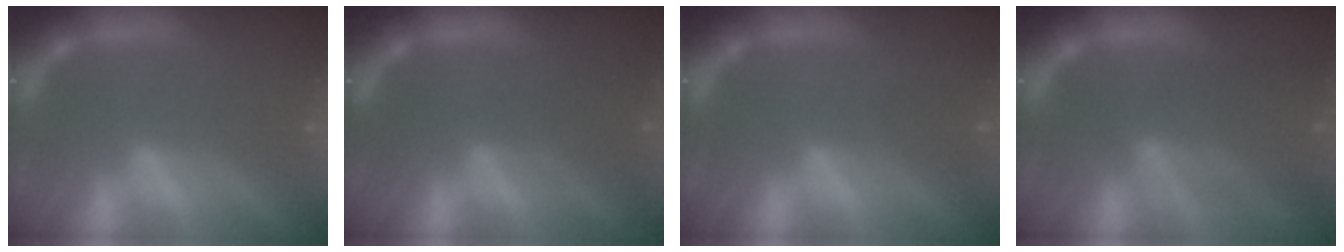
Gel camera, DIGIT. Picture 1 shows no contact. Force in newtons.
{"total": 2.4}
{"total": 1.5}
{"total": 5.5}